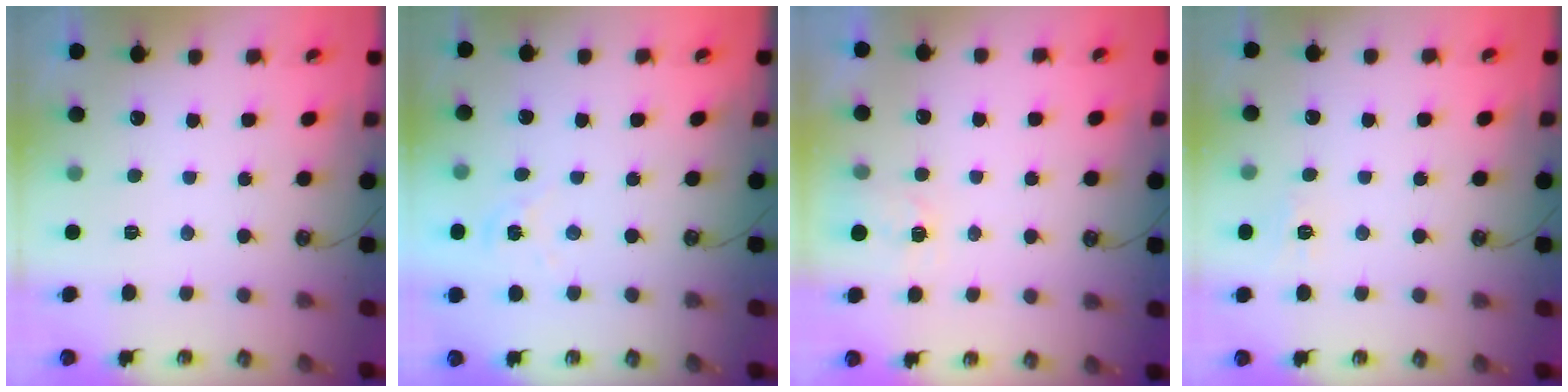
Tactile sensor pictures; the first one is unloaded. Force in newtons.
{"total": 3.9, "press": 3.9, "slide": 0.5}
{"total": 2.9, "press": 2.9, "slide": 0.5}
{"total": 6.5, "press": 6.4, "slide": 0.7}